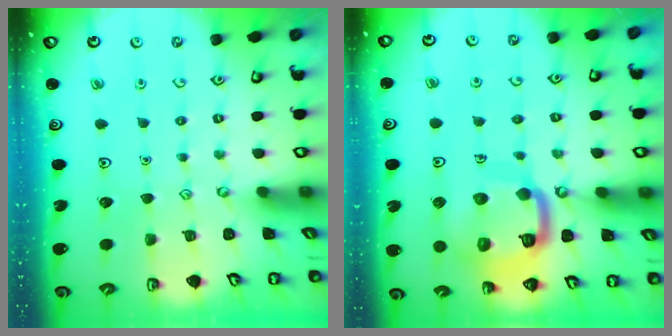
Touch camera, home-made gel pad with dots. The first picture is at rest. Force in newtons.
{"total": 15.7, "press": 15.6, "slide": 1.5}